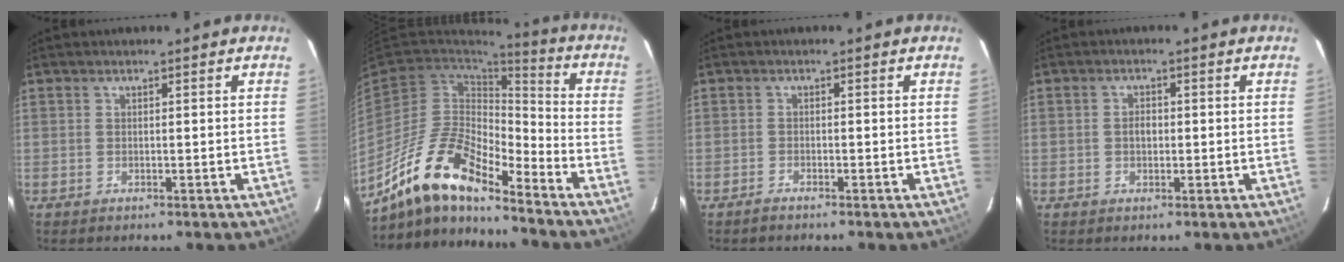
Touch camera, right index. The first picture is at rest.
{"total": 16.8, "force": [-12.6, 4.8, 10.0], "torque": [-0.193, -0.012, -0.241]}
{"total": 1.1, "force": [-1.1, 0.1, 0.3], "torque": [-0.016, 0.000, -0.023]}
{"total": 2.0, "force": [-0.2, 1.5, 1.3], "torque": [-0.023, 0.005, -0.004]}